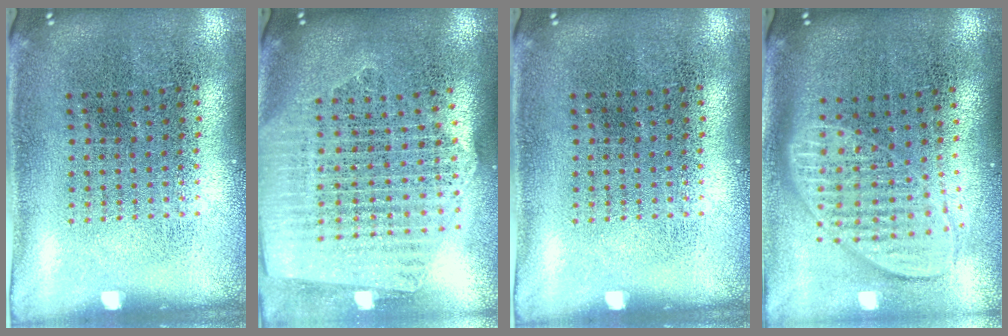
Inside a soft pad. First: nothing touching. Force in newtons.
{"total": 2.5, "press": 2.2, "slide": 1.2}
{"total": 0.0}
{"total": 1.9, "press": 1.5, "slide": 1.1}